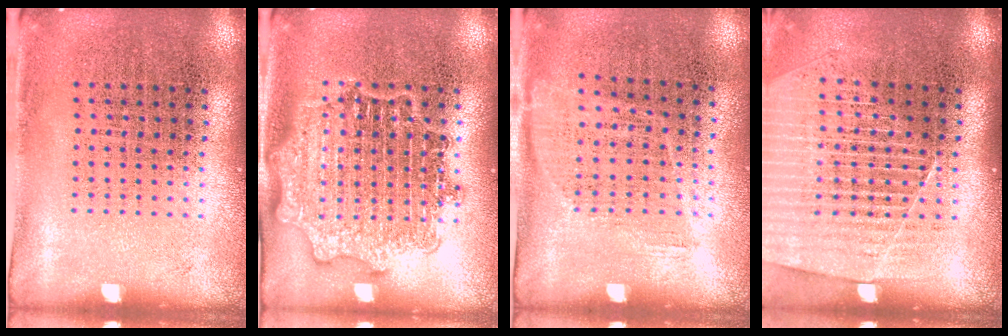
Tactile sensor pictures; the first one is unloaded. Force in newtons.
{"total": 2.4, "press": 2.4, "slide": 0.3}
{"total": 1.1, "press": 0.9, "slide": 0.7}
{"total": 1.6, "press": 1.5, "slide": 0.4}